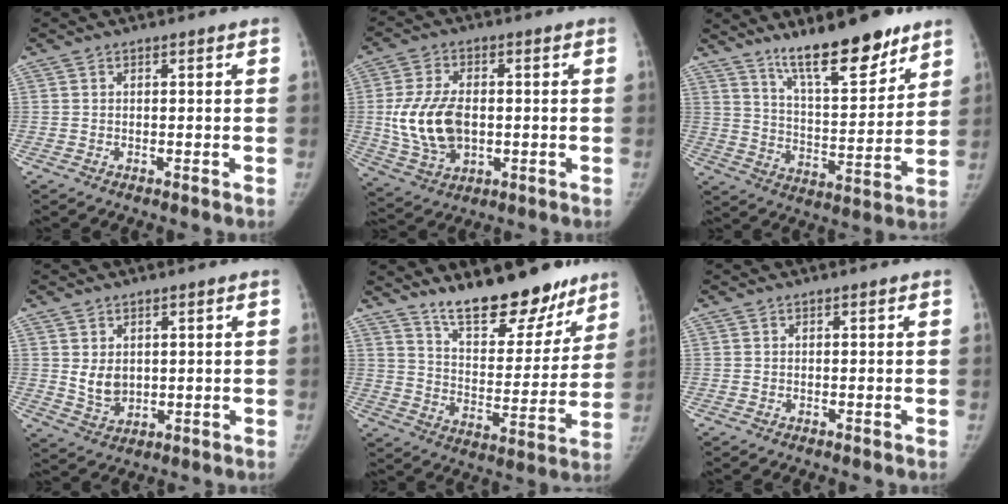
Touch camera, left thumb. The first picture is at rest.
{"total": 12.8, "force": [-0.3, 8.1, 9.9], "torque": [-0.188, -0.003, 0.005]}
{"total": 16.4, "force": [12.1, 4.4, 10.2], "torque": [-0.126, -0.083, 0.202]}
{"total": 4.9, "force": [1.1, 3.7, 3.1], "torque": [-0.041, -0.017, 0.033]}
{"total": 18.6, "force": [14.6, 7.0, 9.2], "torque": [-0.079, -0.102, 0.228]}
{"total": 0.0}